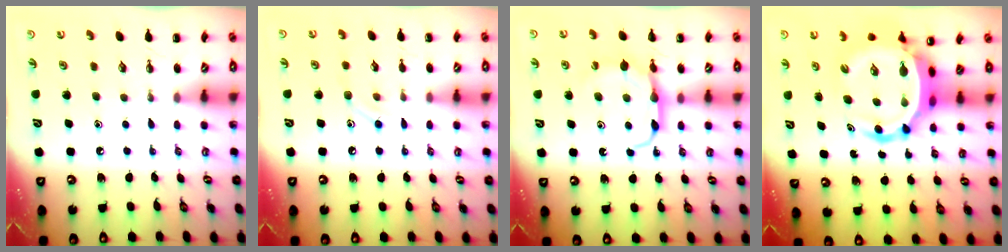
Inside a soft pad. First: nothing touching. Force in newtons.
{"total": 7.2, "press": 7.1, "slide": 1.4}
{"total": 7.9, "press": 7.8, "slide": 1.0}
{"total": 8.2, "press": 7.8, "slide": 2.6}